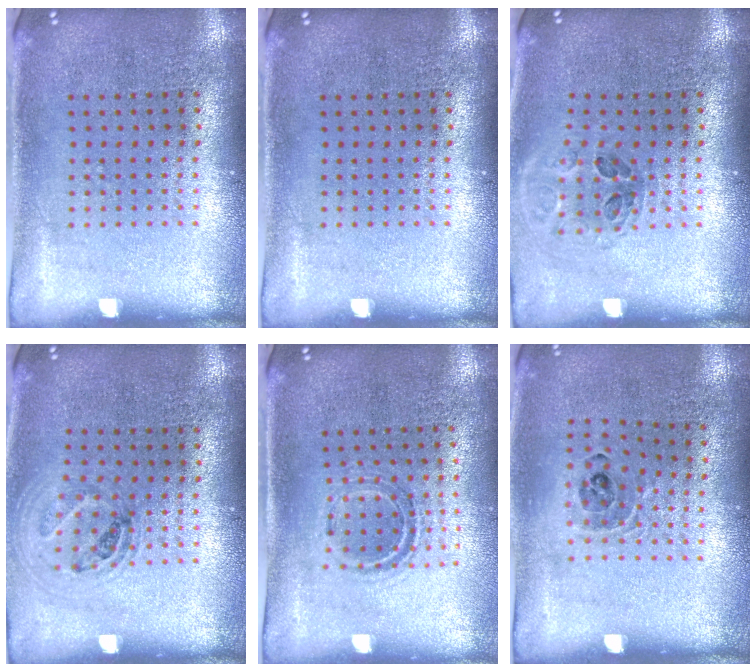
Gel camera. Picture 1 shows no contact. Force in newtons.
{"total": 0.0}
{"total": 0.9, "press": 0.9, "slide": 0.1}
{"total": 1.0, "press": 1.0, "slide": 0.2}
{"total": 1.0, "press": 0.9, "slide": 0.3}
{"total": 0.8, "press": 0.8, "slide": 0.2}